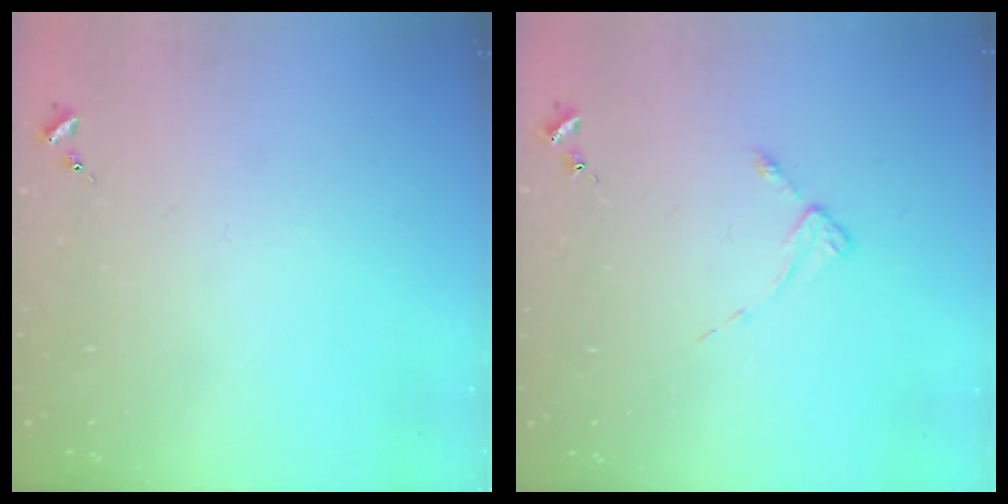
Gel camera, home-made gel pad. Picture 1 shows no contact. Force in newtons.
{"total": 2.6, "press": 2.6, "slide": 0.3}